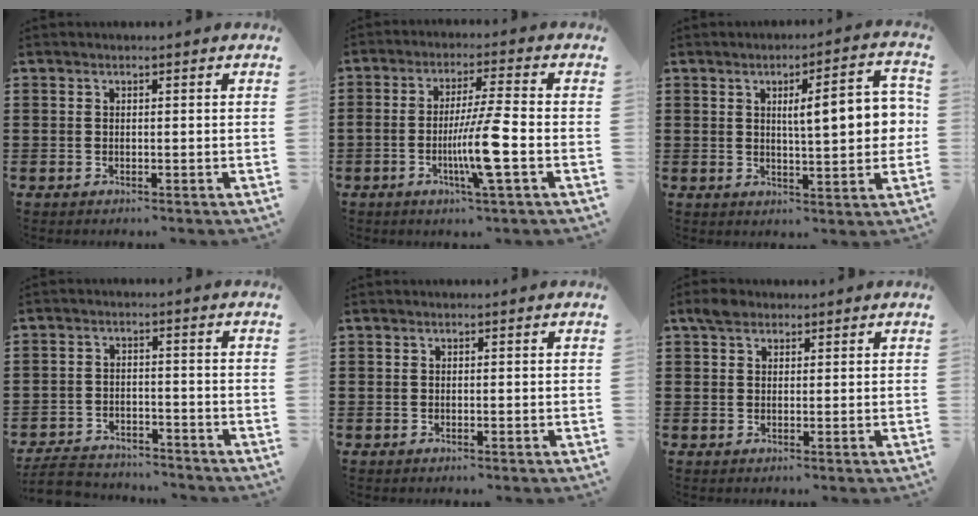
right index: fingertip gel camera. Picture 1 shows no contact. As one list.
[{"total": 9.1, "force": [-2.7, 0.0, 8.6], "torque": [-0.165, -0.017, -0.055]}, {"total": 8.8, "force": [1.5, 2.1, 8.5], "torque": [-0.126, -0.003, 0.013]}, {"total": 5.1, "force": [-4.9, 1.0, 0.7], "torque": [-0.024, 0.007, -0.102]}, {"total": 0.0}, {"total": 2.4, "force": [1.7, 1.4, 1.0], "torque": [-0.018, 0.005, 0.030]}]